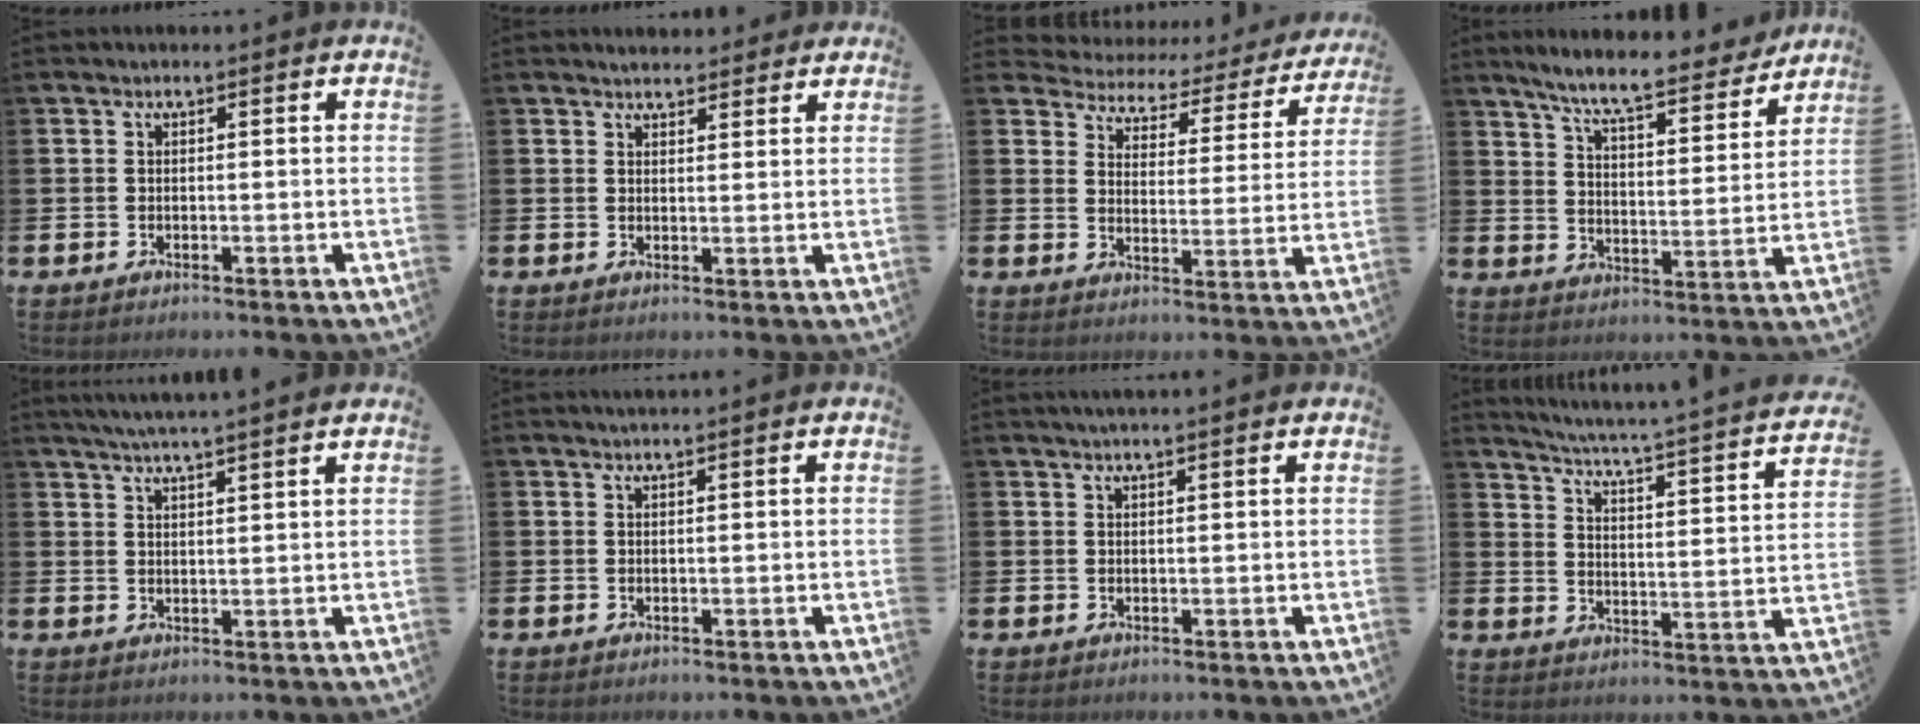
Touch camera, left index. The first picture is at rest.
{"total": 2.8, "force": [2.7, 0.7, -0.1], "torque": [-0.003, -0.009, 0.051]}
{"total": 3.3, "force": [2.8, 1.7, 0.3], "torque": [-0.033, -0.027, 0.039]}
{"total": 8.5, "force": [7.6, 1.0, 3.5], "torque": [-0.092, -0.046, 0.130]}
{"total": 4.4, "force": [4.2, -0.7, 1.0], "torque": [-0.036, -0.013, 0.077]}
{"total": 1.0, "force": [1.0, -0.1, 0.3], "torque": [-0.003, 0.000, 0.018]}
{"total": 1.9, "force": [1.8, -0.2, 0.6], "torque": [-0.010, -0.004, 0.033]}
{"total": 3.4, "force": [3.0, -0.2, 1.7], "torque": [-0.055, -0.039, 0.038]}